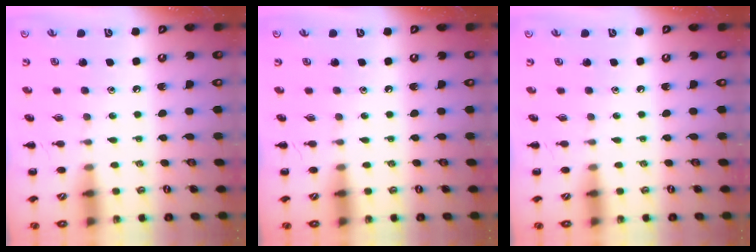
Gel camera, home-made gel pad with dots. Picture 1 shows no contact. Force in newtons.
{"total": 0.0}
{"total": 0.0}